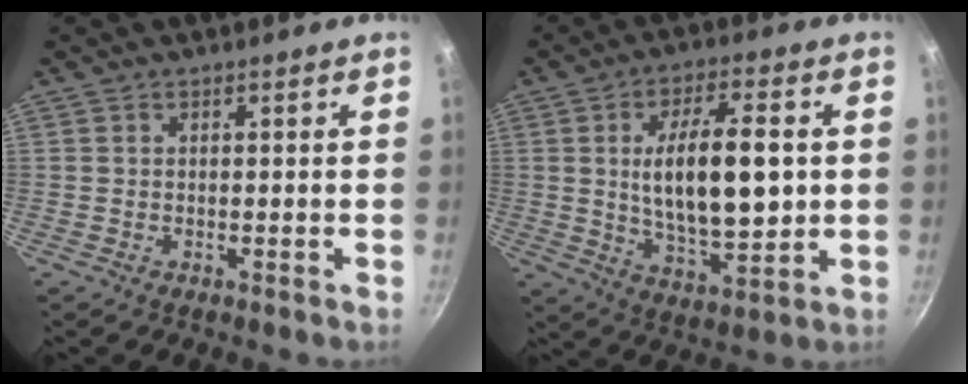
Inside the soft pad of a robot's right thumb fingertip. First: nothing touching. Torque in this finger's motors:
{"motor_torque": [-0.52, 1.61, 0.66, 0.55, 0.28]}